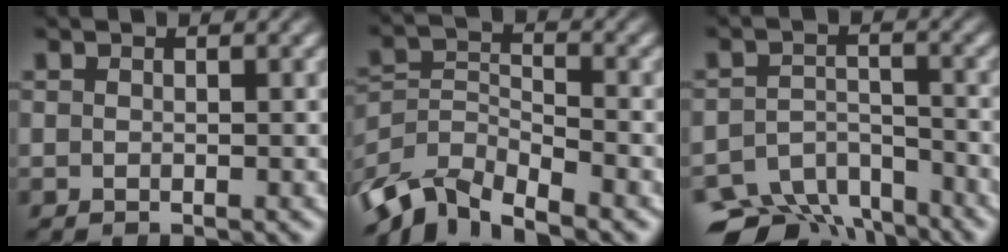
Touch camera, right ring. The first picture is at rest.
{"total": 7.0, "force": [-3.7, 4.4, 4.0], "torque": [-0.089, -0.047, -0.046]}
{"total": 8.1, "force": [-6.2, 4.4, 2.7], "torque": [-0.040, -0.033, -0.095]}